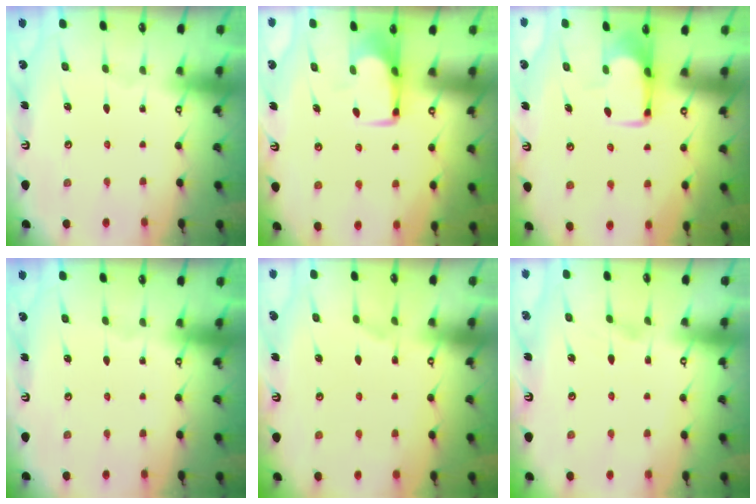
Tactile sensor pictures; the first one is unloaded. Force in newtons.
{"total": 1.6, "press": 1.4, "slide": 0.6}
{"total": 1.8, "press": 1.8, "slide": 0.5}
{"total": 0.0}
{"total": 2.4, "press": 2.2, "slide": 1.1}
{"total": 1.1, "press": 0.6, "slide": 1.0}